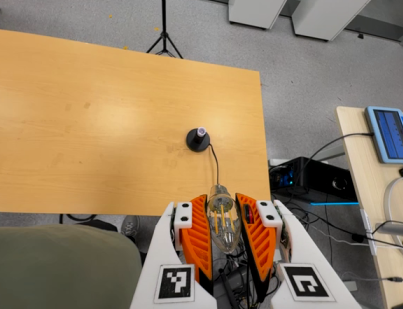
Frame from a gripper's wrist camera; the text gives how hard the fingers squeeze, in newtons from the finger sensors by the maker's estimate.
{"total": 21.4, "left": 22.8, "right": 20.1}